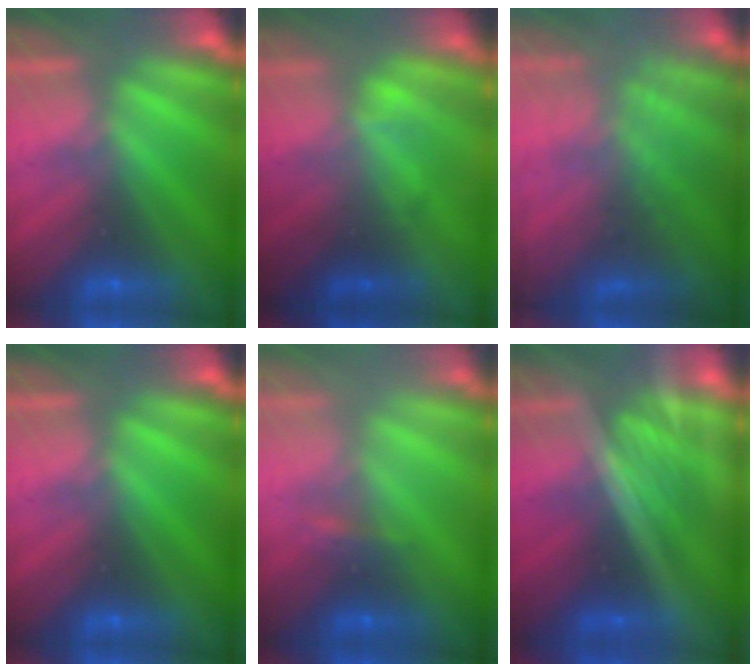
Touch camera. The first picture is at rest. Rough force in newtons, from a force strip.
{"total": 2.1}
{"total": 7.4}
{"total": 0.0}
{"total": 2.2}
{"total": 1.7}